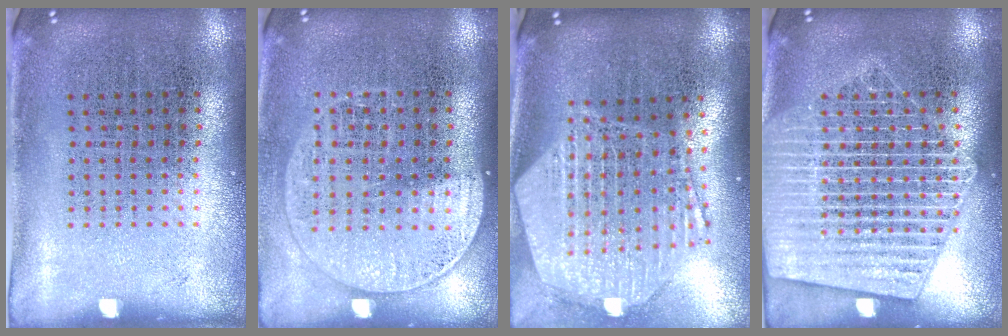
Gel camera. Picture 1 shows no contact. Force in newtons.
{"total": 1.5, "press": 1.3, "slide": 0.7}
{"total": 3.0, "press": 2.4, "slide": 1.8}
{"total": 3.8, "press": 3.8, "slide": 0.4}